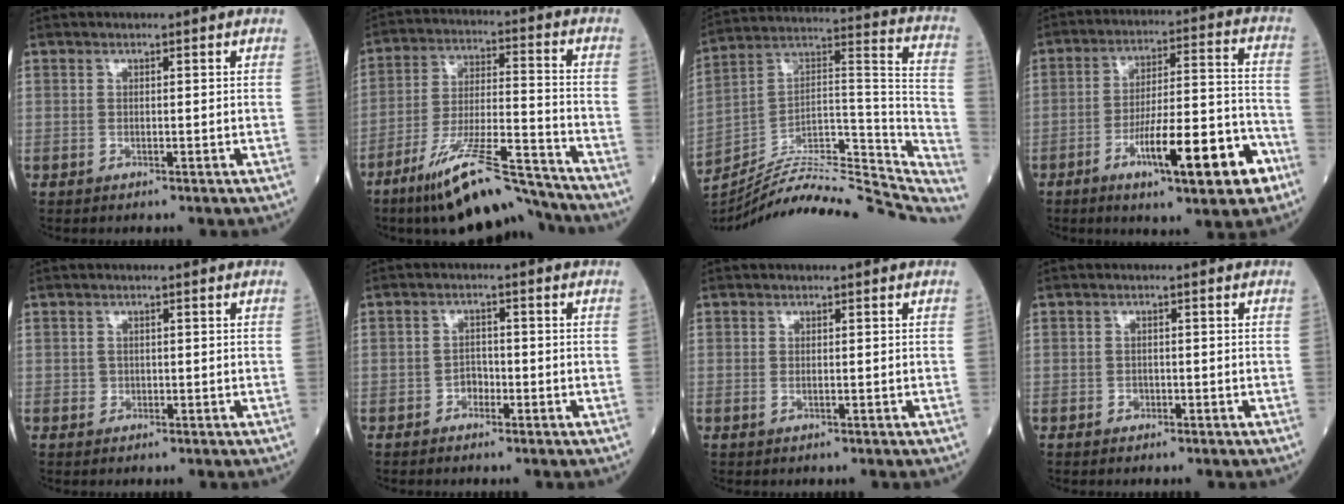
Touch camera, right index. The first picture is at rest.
{"total": 15.5, "force": [-12.8, 1.2, 8.7], "torque": [-0.159, -0.006, -0.225]}
{"total": 30.7, "force": [-28.2, 4.4, 11.5], "torque": [-0.123, 0.015, -0.409]}
{"total": 15.2, "force": [-7.2, 2.5, 13.1], "torque": [-0.208, 0.011, -0.105]}
{"total": 1.2, "force": [-0.1, 1.1, 0.2], "torque": [0.000, 0.003, -0.001]}
{"total": 1.9, "force": [-1.0, 1.3, 0.9], "torque": [-0.007, 0.008, -0.019]}
{"total": 0.5, "force": [-0.1, 0.2, 0.5], "torque": [-0.011, -0.002, -0.001]}
{"total": 0.8, "force": [-0.5, 0.6, 0.2], "torque": [-0.002, 0.004, -0.009]}